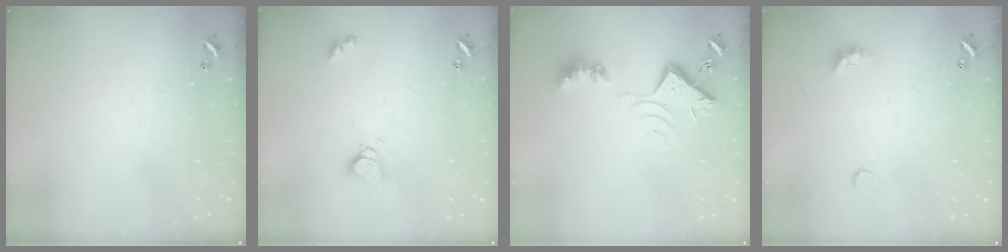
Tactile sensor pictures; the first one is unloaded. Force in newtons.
{"total": 5.7, "press": 5.6, "slide": 1.1}
{"total": 7.5, "press": 7.5, "slide": 0.8}
{"total": 3.1, "press": 3.0, "slide": 0.7}